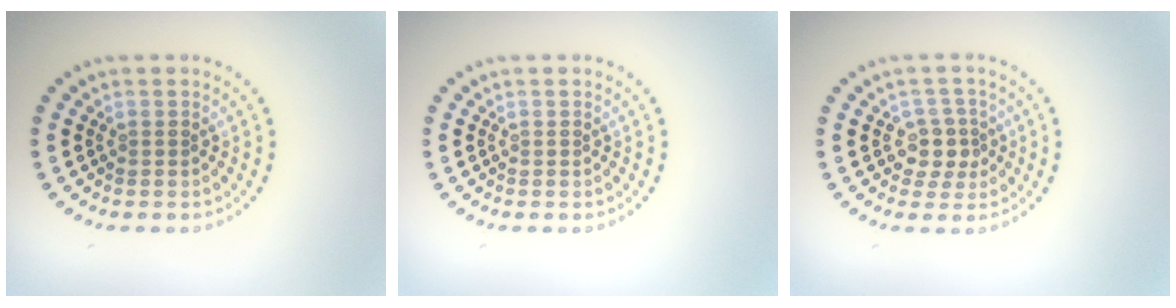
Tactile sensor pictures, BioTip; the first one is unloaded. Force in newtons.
{"total": 0.0}
{"total": 2.4, "press": 2.1, "slide": 1.2}